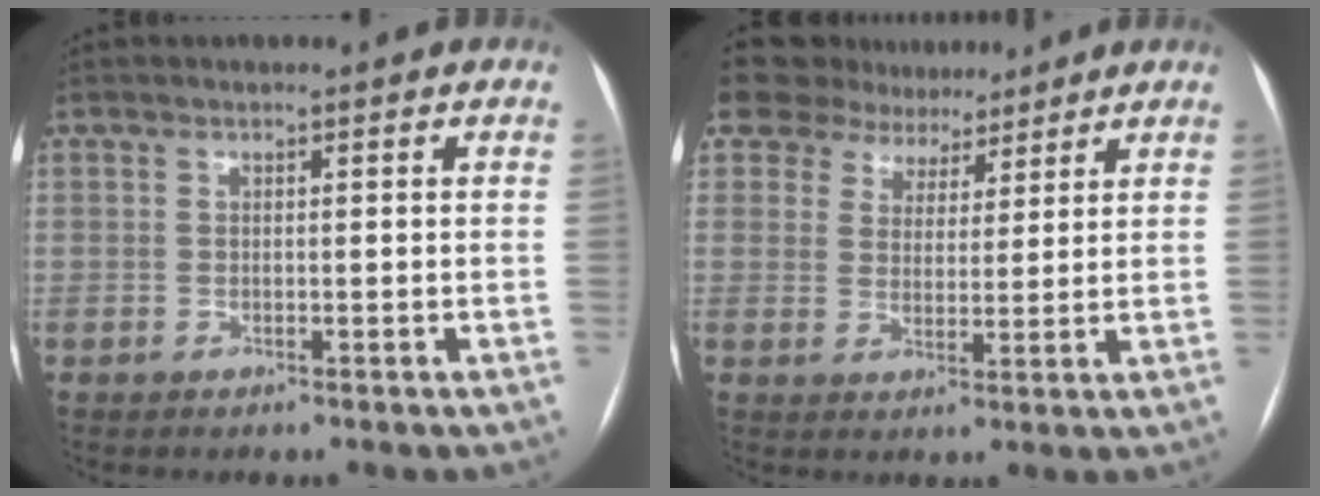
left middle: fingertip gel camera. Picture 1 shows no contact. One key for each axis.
{"total": 7.1, "fx": 6.7, "fy": 2.1, "fz": -0.4, "tx": 0.024, "ty": -0.003, "tz": 0.105}